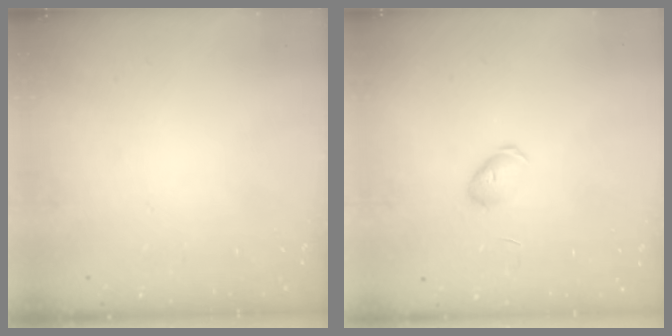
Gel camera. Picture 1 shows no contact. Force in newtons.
{"total": 4.5, "press": 4.5, "slide": 0.5}